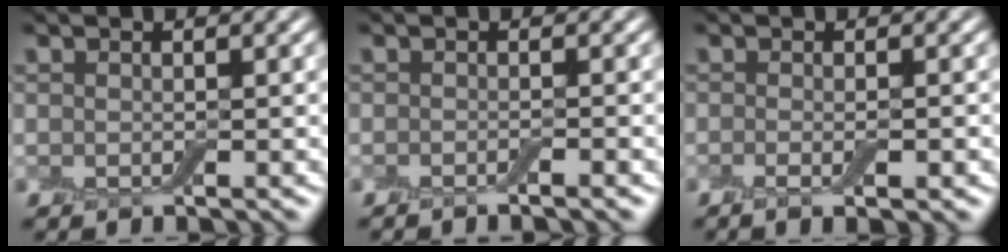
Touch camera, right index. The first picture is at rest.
{"total": 1.2, "force": [-0.8, 0.1, 0.9], "torque": [-0.011, -0.002, -0.017]}
{"total": 2.6, "force": [-0.6, 0.9, 2.4], "torque": [-0.025, -0.003, -0.008]}